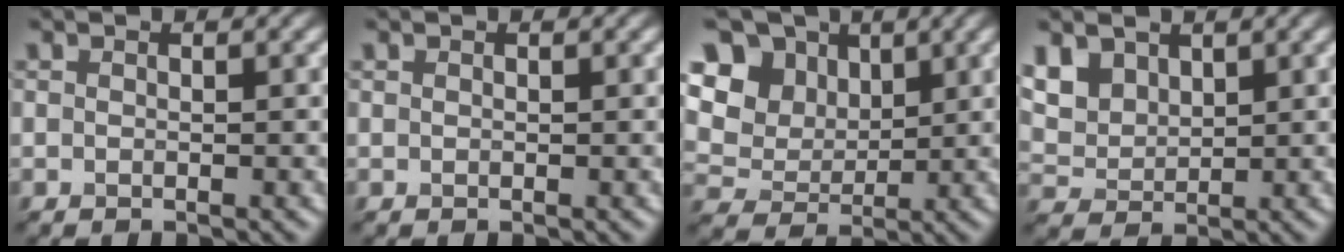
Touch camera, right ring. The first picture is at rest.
{"total": 0.0}
{"total": 10.6, "force": [5.5, 8.0, 4.2], "torque": [-0.132, 0.029, 0.122]}
{"total": 3.0, "force": [2.2, 1.9, 0.8], "torque": [-0.057, 0.001, 0.076]}